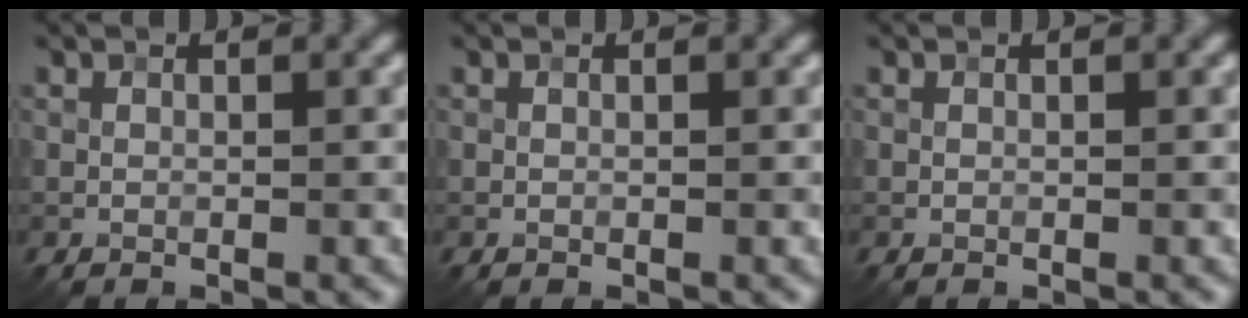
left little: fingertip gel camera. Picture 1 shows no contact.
{"total": 0.0}
{"total": 0.0}